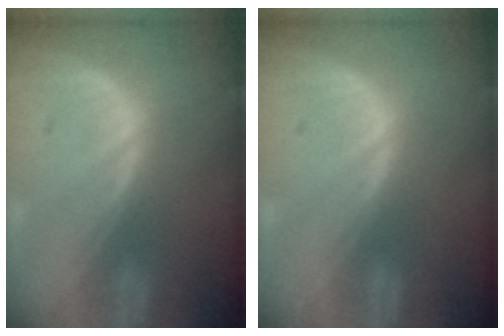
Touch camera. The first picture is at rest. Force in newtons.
{"total": 0.0}